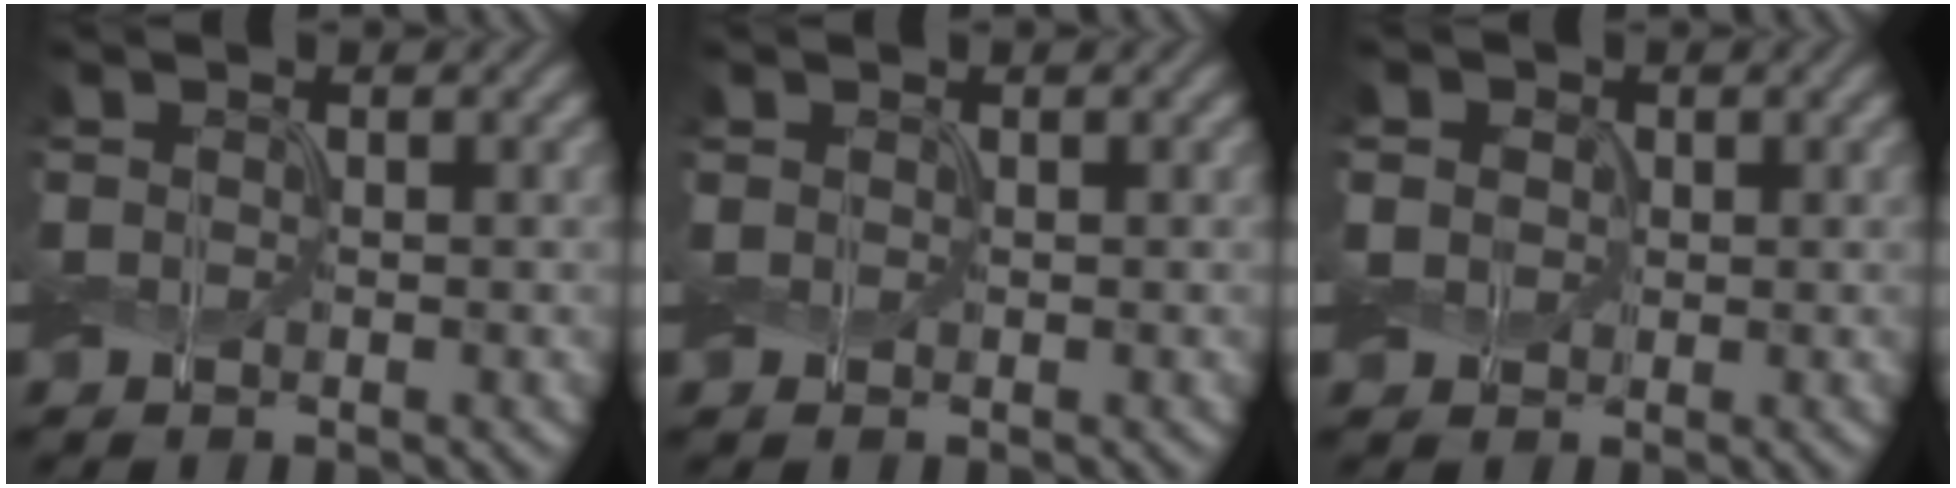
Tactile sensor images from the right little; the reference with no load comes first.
{"total": 0.0}
{"total": 3.6, "force": [0.9, 3.0, 1.7], "torque": [-0.047, 0.013, 0.002]}